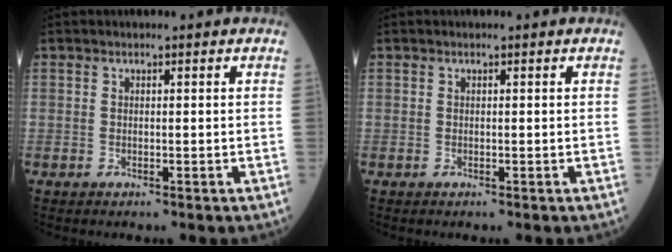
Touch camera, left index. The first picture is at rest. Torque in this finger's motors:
{"motor_torque": [0.08, 0.08, 0.00, 0.00]}